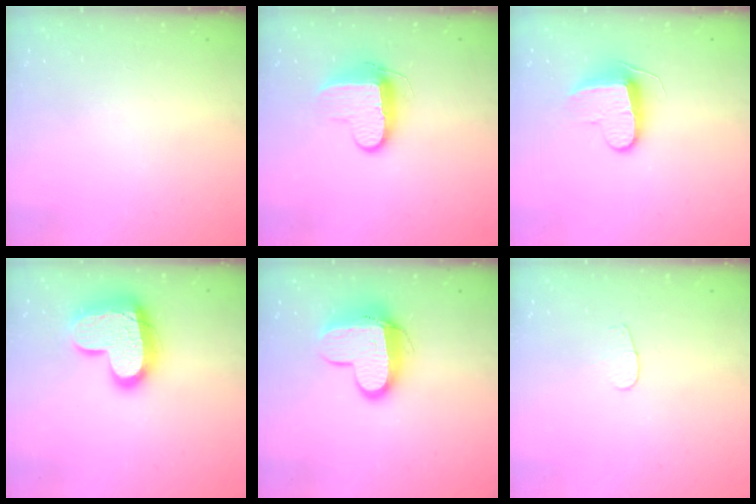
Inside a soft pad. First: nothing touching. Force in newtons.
{"total": 9.9, "press": 9.8, "slide": 0.5}
{"total": 9.3, "press": 9.3, "slide": 0.0}
{"total": 17.9, "press": 17.8, "slide": 1.6}
{"total": 12.4, "press": 12.4, "slide": 1.2}
{"total": 3.4, "press": 3.4, "slide": 0.4}